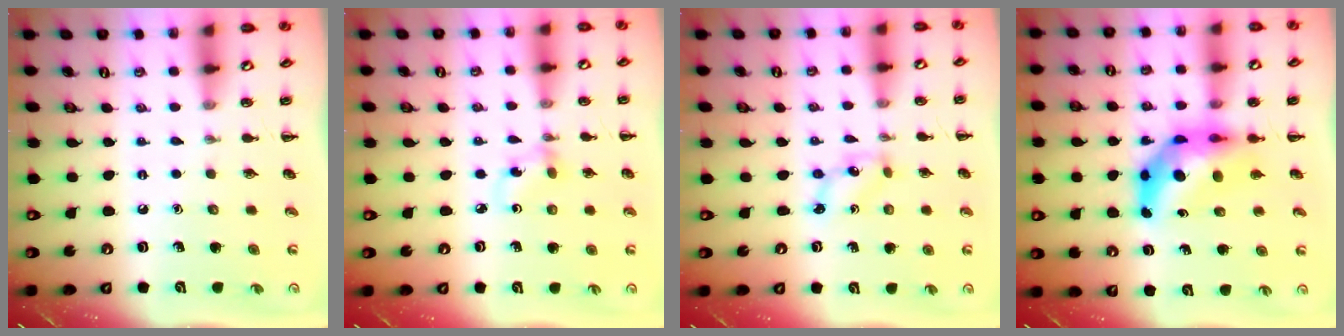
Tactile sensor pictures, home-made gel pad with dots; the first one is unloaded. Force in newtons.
{"total": 2.8, "press": 2.6, "slide": 1.0}
{"total": 2.1, "press": 2.0, "slide": 0.4}
{"total": 8.8, "press": 8.2, "slide": 3.2}